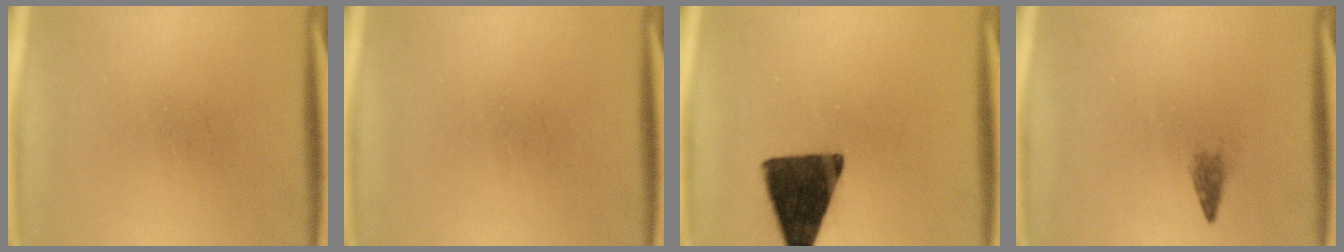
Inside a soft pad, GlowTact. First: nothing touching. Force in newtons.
{"total": 0.0}
{"total": 14.5}
{"total": 1.3}